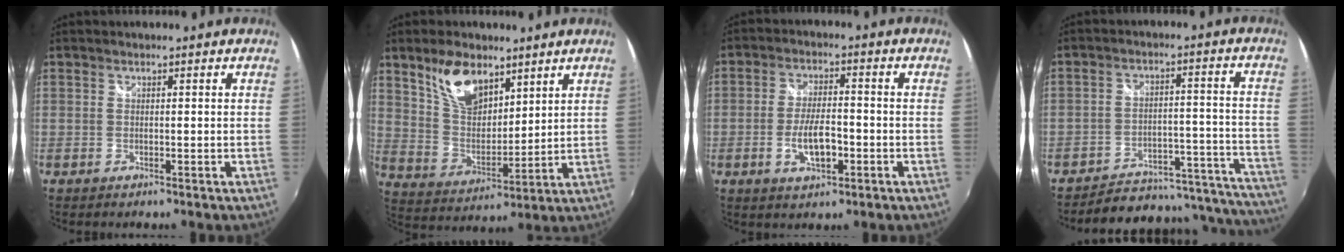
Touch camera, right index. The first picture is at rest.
{"total": 11.9, "force": [7.7, 6.0, 6.8], "torque": [-0.127, 0.012, 0.153]}
{"total": 7.2, "force": [-2.4, 2.8, 6.2], "torque": [-0.121, -0.003, -0.039]}
{"total": 21.4, "force": [-18.7, 8.0, 6.6], "torque": [-0.094, 0.041, -0.221]}